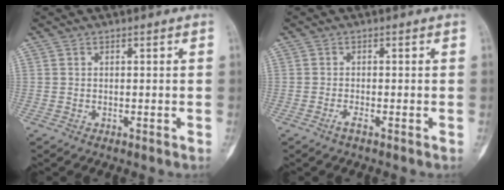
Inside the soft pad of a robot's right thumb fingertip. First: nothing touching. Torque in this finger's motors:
{"motor_torque": [0.11, -0.11, 0.18, -0.11, 0.00]}